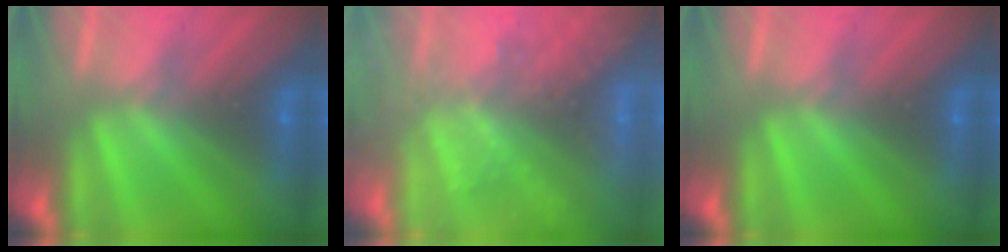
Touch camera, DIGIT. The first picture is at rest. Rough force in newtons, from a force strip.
{"total": 5.8}
{"total": 0.0}